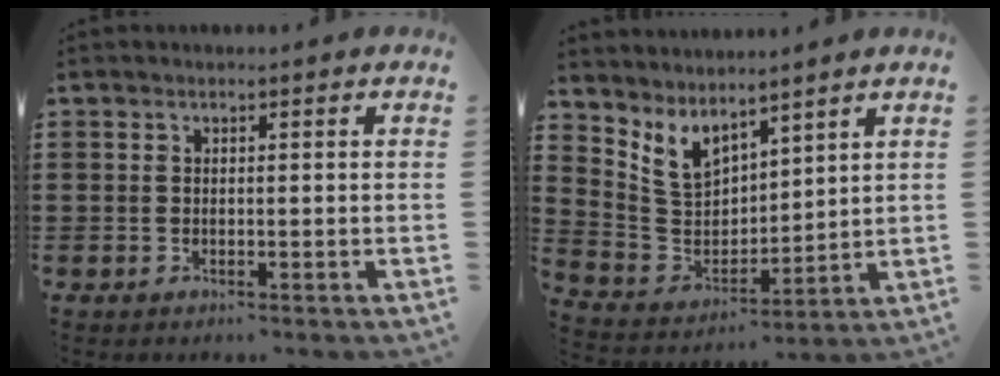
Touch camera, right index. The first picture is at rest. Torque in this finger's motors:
{"motor_torque": [1.16, 0.98, 0.28, 0.04]}